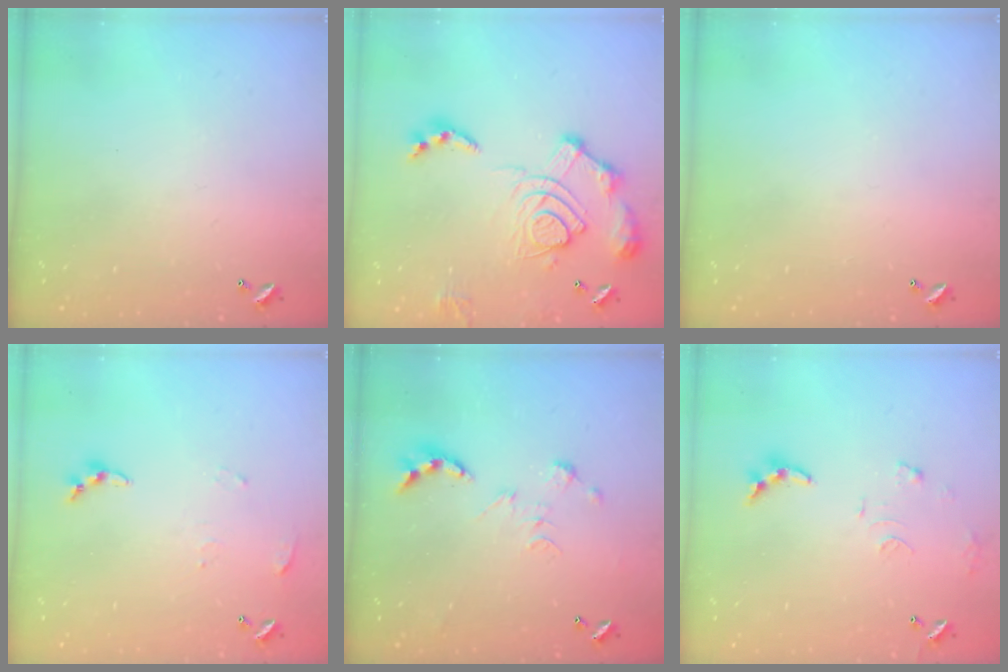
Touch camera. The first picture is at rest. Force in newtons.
{"total": 17.1, "press": 17.0, "slide": 1.6}
{"total": 0.0}
{"total": 4.6, "press": 4.6, "slide": 0.5}
{"total": 0.0}
{"total": 9.3, "press": 9.3, "slide": 0.6}